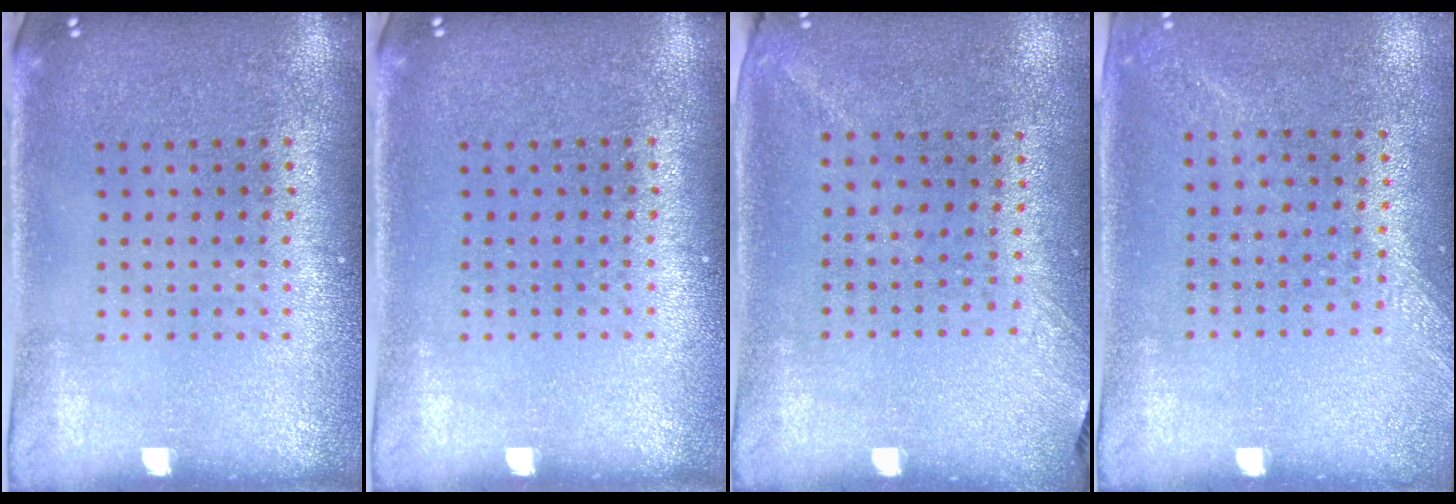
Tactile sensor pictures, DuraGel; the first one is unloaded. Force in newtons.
{"total": 0.0}
{"total": 1.3, "press": 1.0, "slide": 0.8}
{"total": 1.3, "press": 1.1, "slide": 0.6}